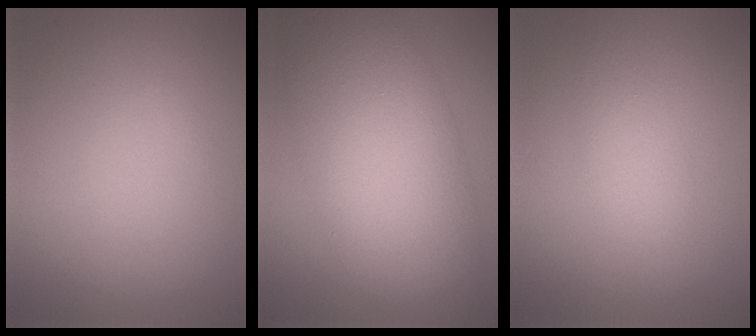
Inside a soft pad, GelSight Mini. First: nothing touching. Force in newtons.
{"total": 11.9, "press": 11.9, "slide": 0.3}
{"total": 1.8, "press": 1.8, "slide": 0.0}